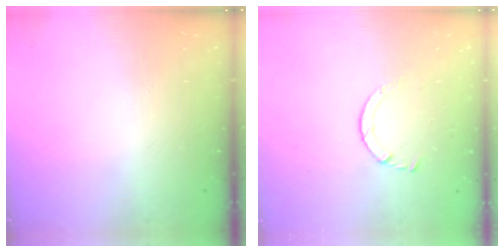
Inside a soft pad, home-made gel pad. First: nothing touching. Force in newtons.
{"total": 2.9, "press": 2.8, "slide": 0.3}